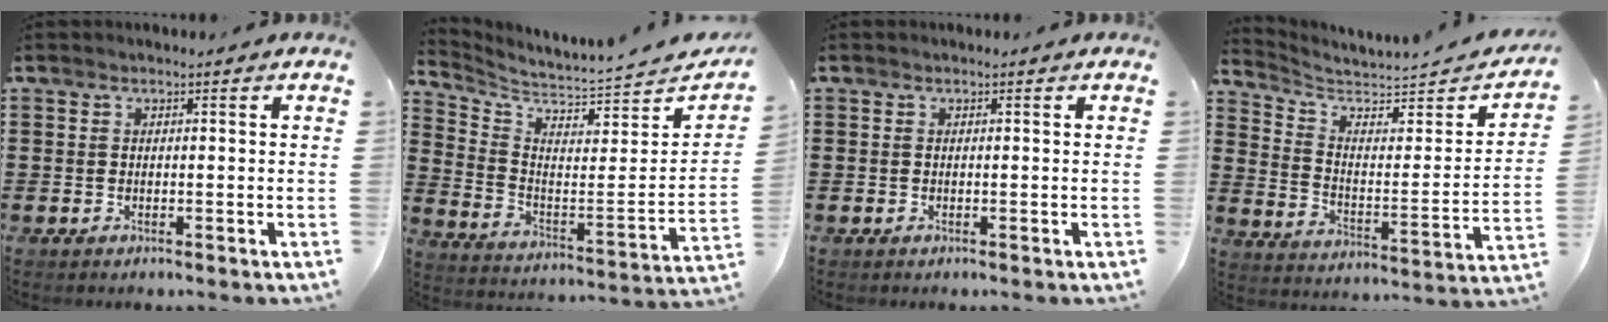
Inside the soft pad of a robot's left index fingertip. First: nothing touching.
{"total": 4.4, "force": [4.3, 0.0, 1.1], "torque": [-0.048, -0.057, 0.068]}
{"total": 0.0}
{"total": 4.6, "force": [4.2, 1.1, 1.6], "torque": [-0.056, -0.035, 0.068]}